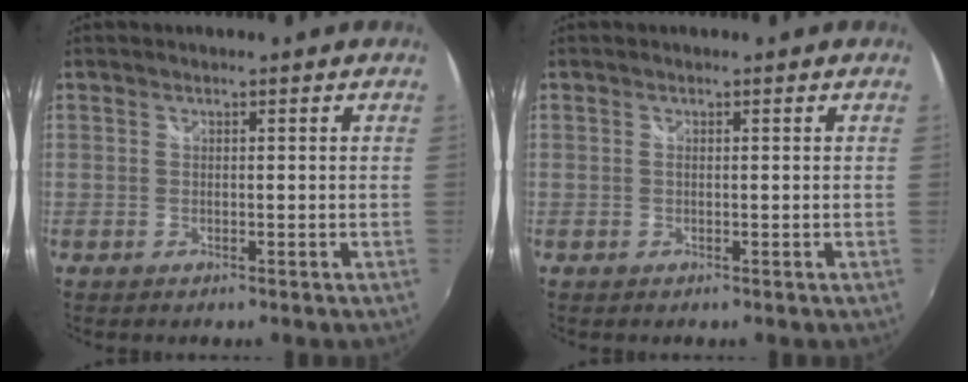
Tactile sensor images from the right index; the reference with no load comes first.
{"total": 0.0}